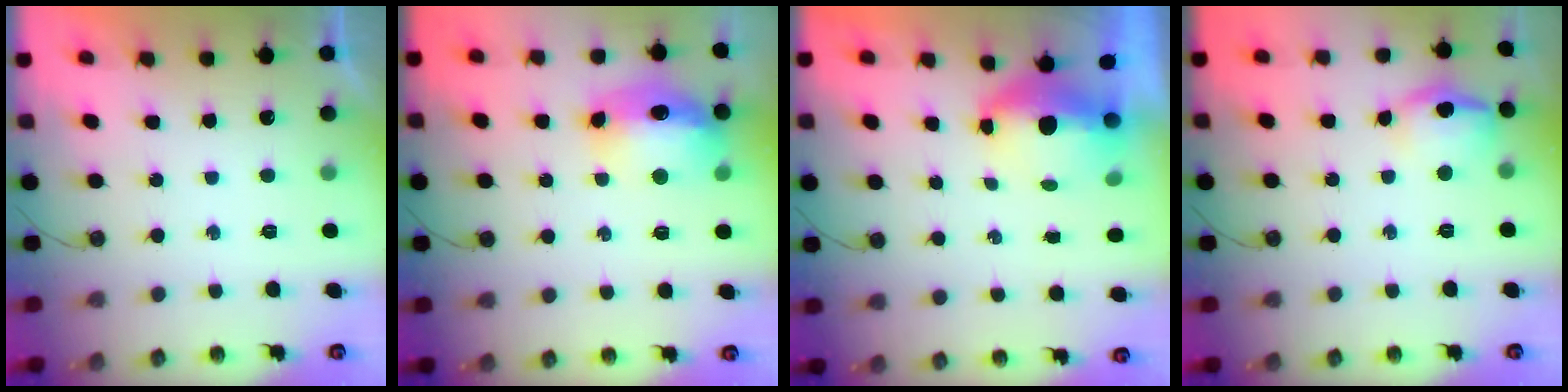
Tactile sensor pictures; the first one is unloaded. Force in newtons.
{"total": 14.6, "press": 14.5, "slide": 1.6}
{"total": 6.2, "press": 6.1, "slide": 0.8}
{"total": 13.1, "press": 11.5, "slide": 6.3}